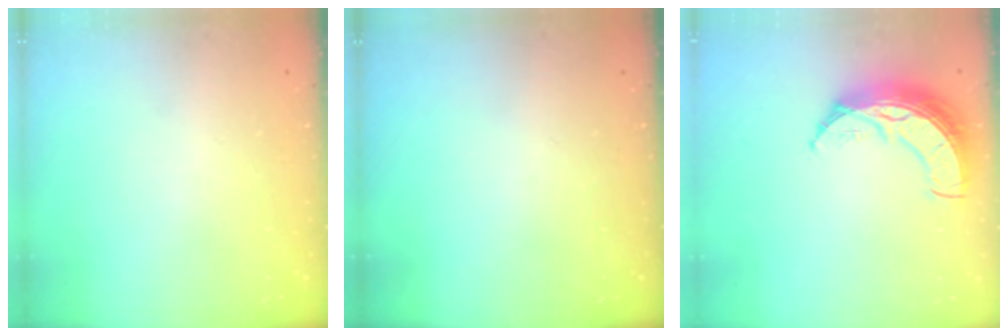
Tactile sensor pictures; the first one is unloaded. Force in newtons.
{"total": 0.0}
{"total": 13.7, "press": 13.7, "slide": 1.0}